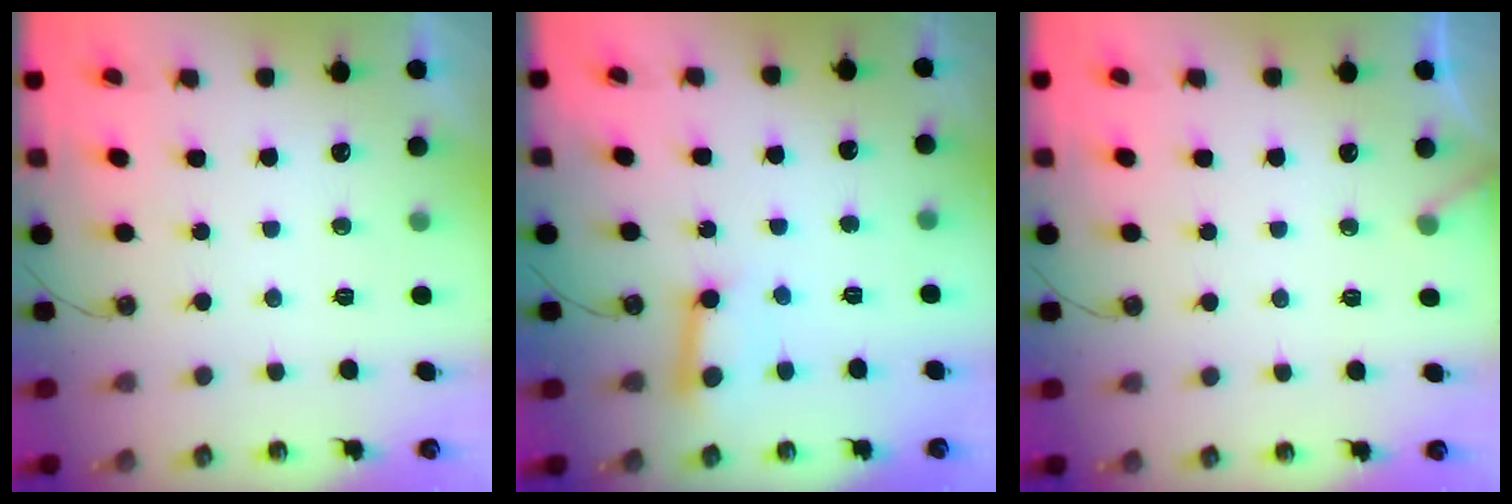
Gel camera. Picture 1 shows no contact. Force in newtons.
{"total": 8.7, "press": 8.7, "slide": 0.5}
{"total": 4.1, "press": 4.1, "slide": 0.3}